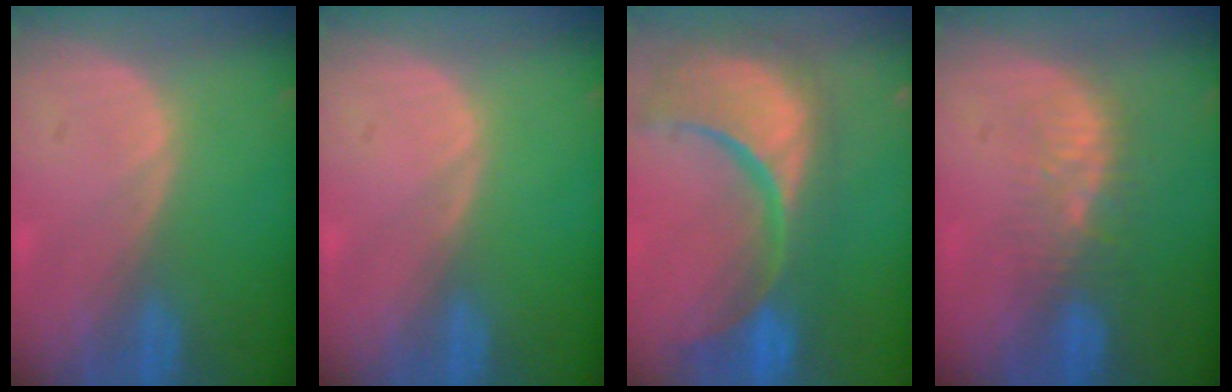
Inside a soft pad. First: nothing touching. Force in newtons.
{"total": 0.0}
{"total": 15.5, "press": 12.2, "slide": 9.6}
{"total": 5.3, "press": 4.8, "slide": 2.2}